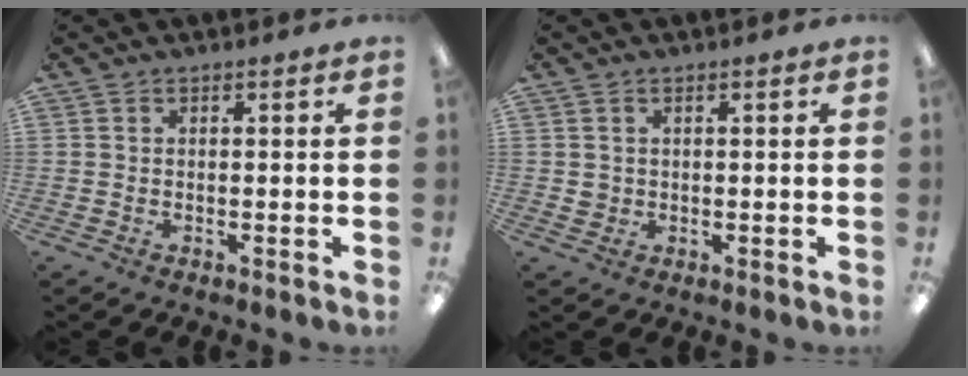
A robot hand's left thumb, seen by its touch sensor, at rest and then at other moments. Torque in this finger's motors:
{"motor_torque": [-0.30, 0.17, 0.19, -0.09, 0.01]}